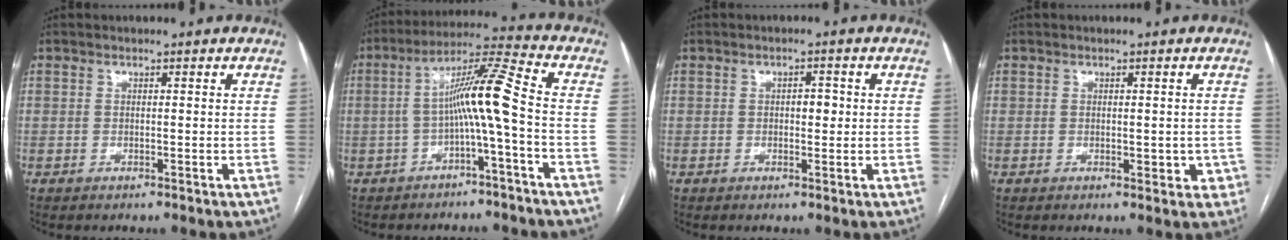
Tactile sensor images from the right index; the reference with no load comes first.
{"total": 9.3, "force": [-1.7, -0.7, 9.1], "torque": [-0.156, 0.029, -0.031]}
{"total": 2.0, "force": [0.1, 1.1, 1.7], "torque": [-0.022, 0.005, 0.001]}
{"total": 3.1, "force": [-0.4, 1.9, 2.3], "torque": [-0.019, 0.011, 0.003]}